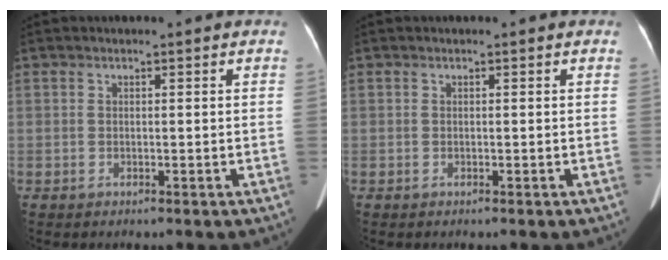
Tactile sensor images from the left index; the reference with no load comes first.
{"total": 0.0}